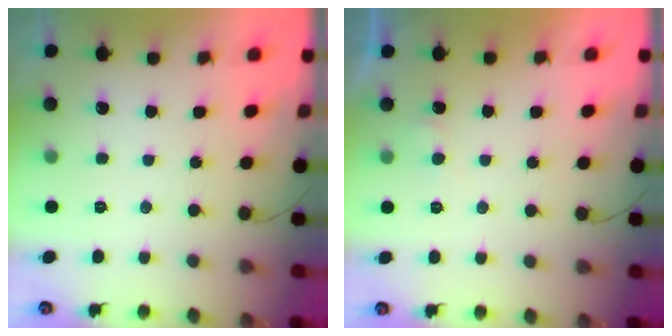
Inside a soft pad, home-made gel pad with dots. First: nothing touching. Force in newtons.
{"total": 4.6, "press": 4.6, "slide": 0.5}